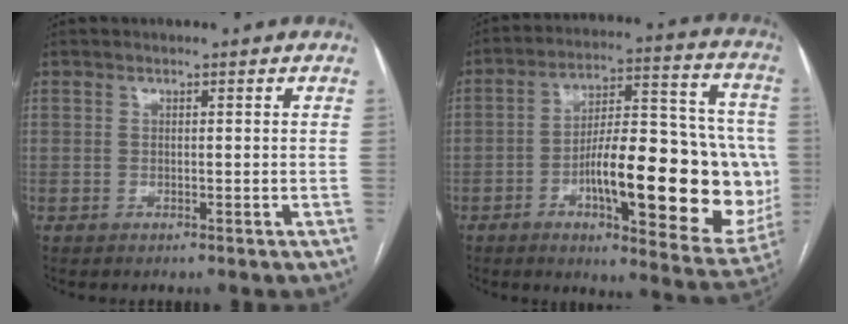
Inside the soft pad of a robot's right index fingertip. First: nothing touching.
{"total": 24.8, "force": [-4.9, 7.1, 23.2], "torque": [-0.274, 0.024, -0.056]}